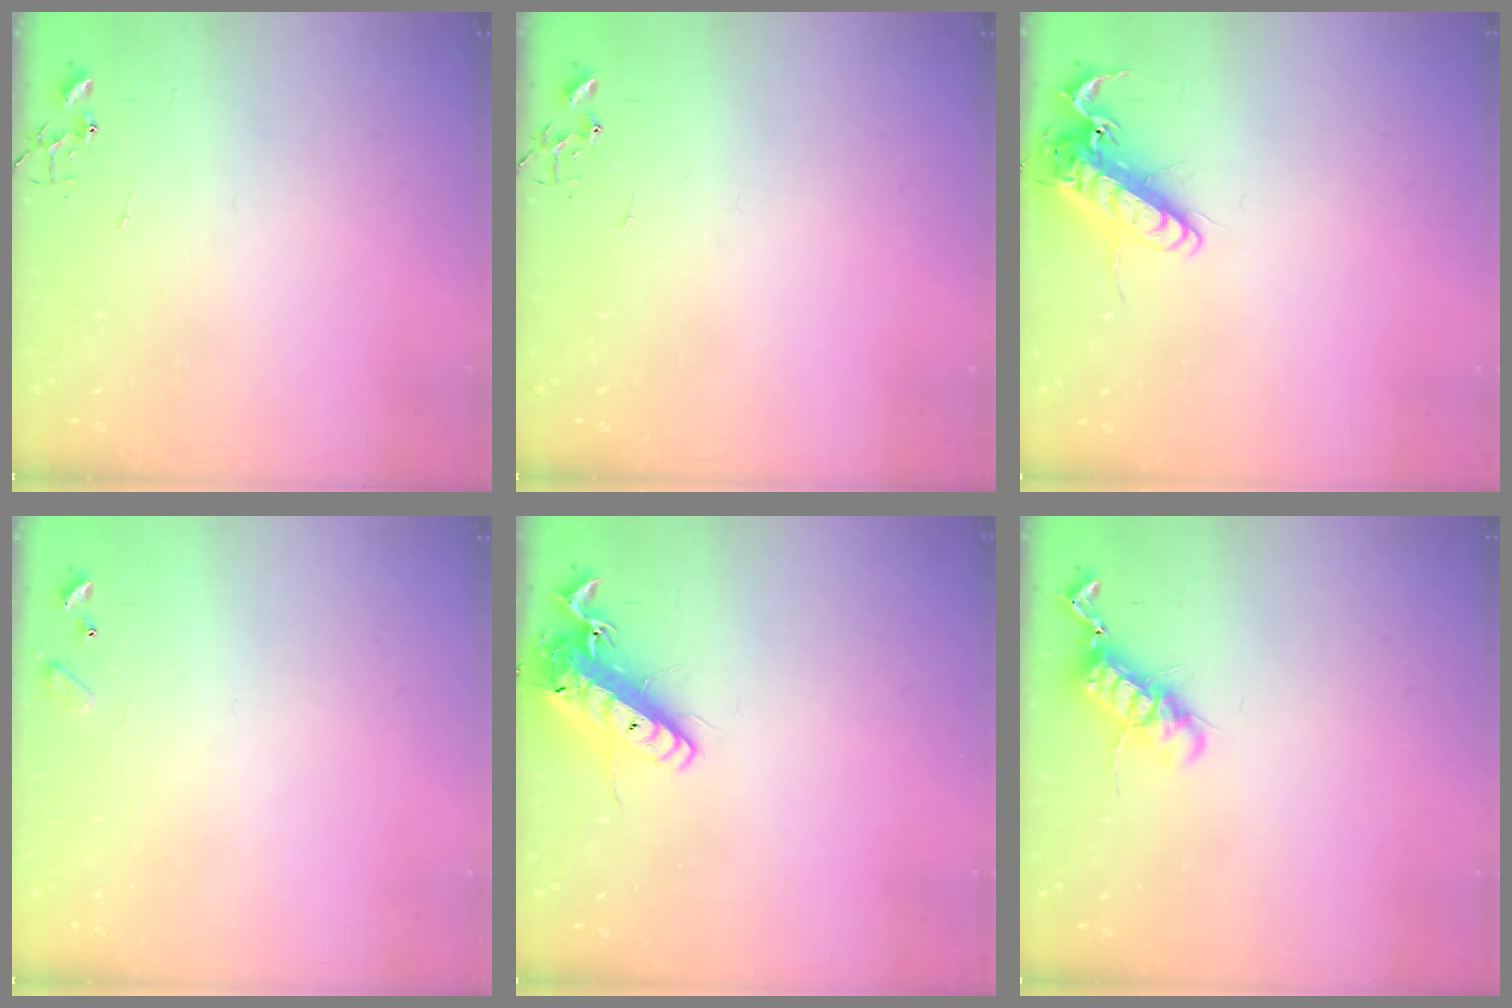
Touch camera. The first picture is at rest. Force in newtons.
{"total": 0.0}
{"total": 13.4, "press": 13.2, "slide": 2.5}
{"total": 6.4, "press": 6.4, "slide": 0.5}
{"total": 15.0, "press": 14.7, "slide": 3.1}
{"total": 11.7, "press": 11.7, "slide": 0.9}